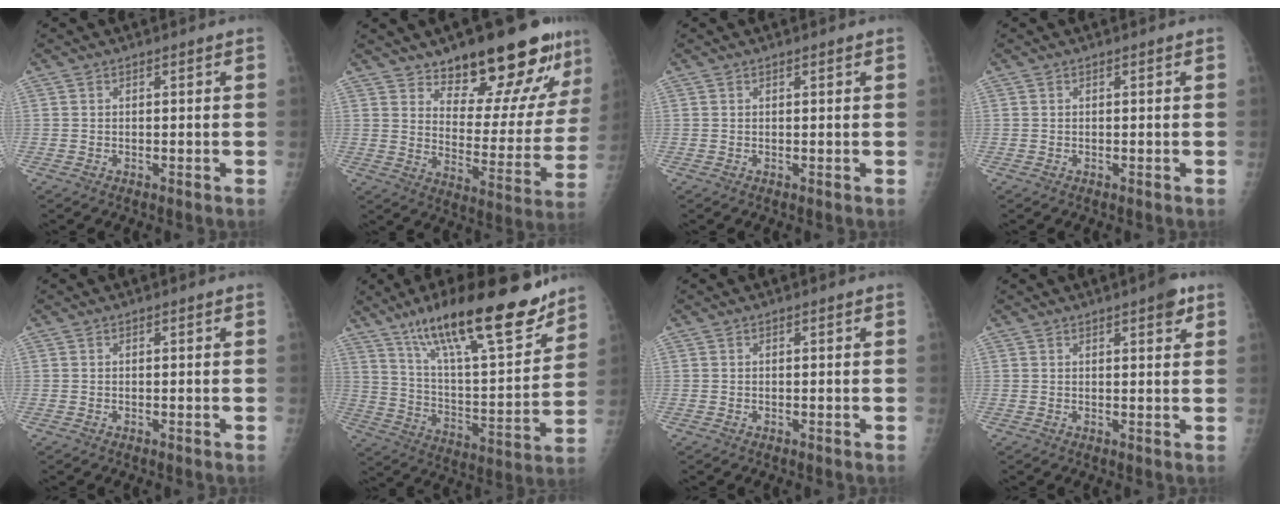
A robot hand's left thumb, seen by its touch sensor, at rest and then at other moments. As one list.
[{"total": 20.3, "force": [15.0, 6.7, 11.8], "torque": [-0.118, -0.100, 0.216]}, {"total": 0.5, "force": [0.3, 0.1, 0.4], "torque": [-0.007, 0.000, 0.004]}, {"total": 0.0}, {"total": 0.0}, {"total": 25.6, "force": [17.7, 6.3, 17.4], "torque": [-0.254, -0.069, 0.295]}, {"total": 0.0}, {"total": 3.7, "force": [2.1, 1.0, 2.8], "torque": [-0.031, -0.008, 0.024]}]